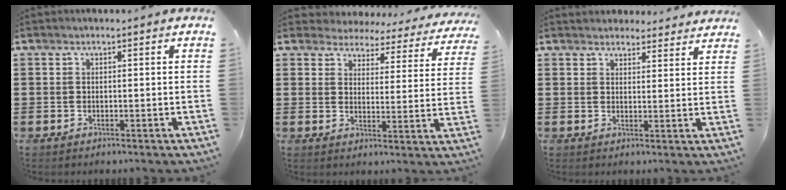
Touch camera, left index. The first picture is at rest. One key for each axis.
{"total": 3.6, "fx": 3.5, "fy": 0.6, "fz": -0.3, "tx": -0.020, "ty": -0.029, "tz": 0.057}
{"total": 2.9, "fx": 2.9, "fy": 0.7, "fz": -0.3, "tx": 0.005, "ty": -0.012, "tz": 0.053}